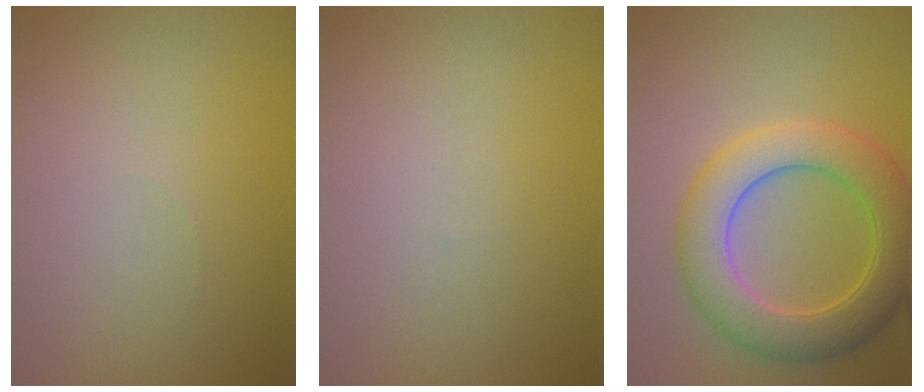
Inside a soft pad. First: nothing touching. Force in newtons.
{"total": 0.0}
{"total": 7.6, "press": 7.5, "slide": 0.4}